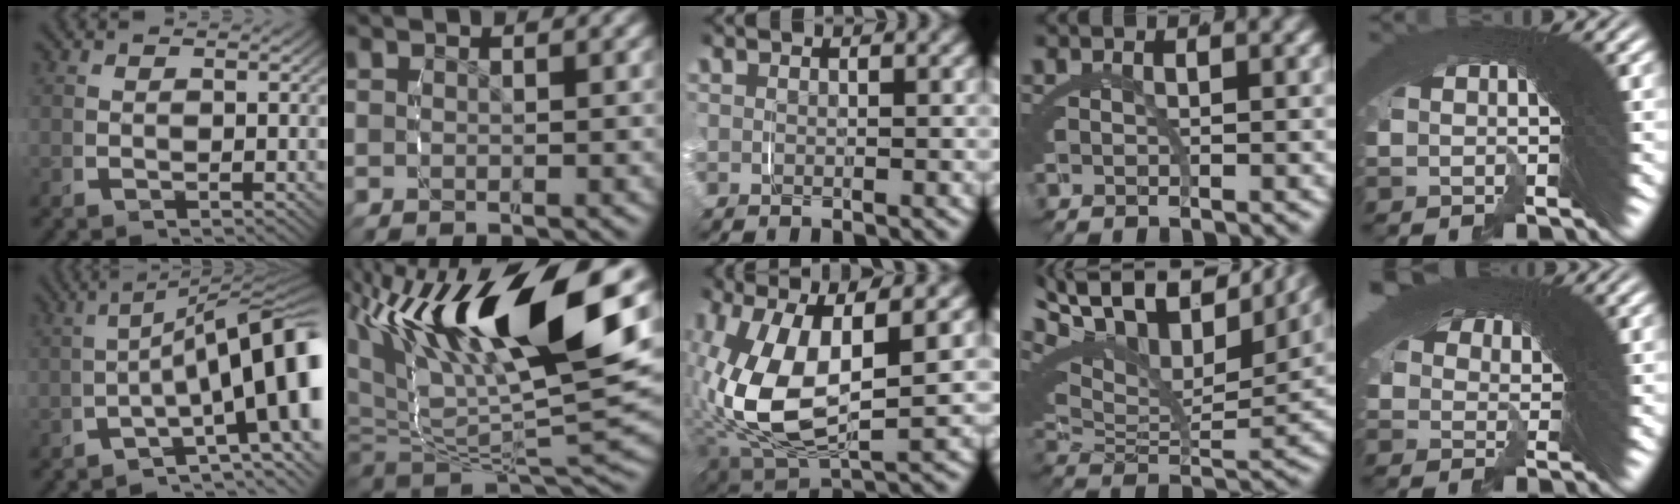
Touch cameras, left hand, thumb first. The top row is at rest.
{"thumb": {"total": 14.6, "force": [-2.1, 7.3, 12.4], "torque": [-0.164, -0.041, -0.020]}, "index": {"total": 15.0, "force": [2.1, 8.1, 12.5], "torque": [-0.238, -0.011, 0.041]}, "middle": {"total": 10.2, "force": [-0.2, 5.9, 8.3], "torque": [-0.196, -0.015, 0.007]}, "ring": {"total": 13.5, "force": [9.1, 4.9, 8.6], "torque": [-0.130, 0.051, 0.127]}, "little": {"total": 2.4, "force": [0.7, 2.3, 0.3], "torque": [0.006, -0.028, 0.022]}}